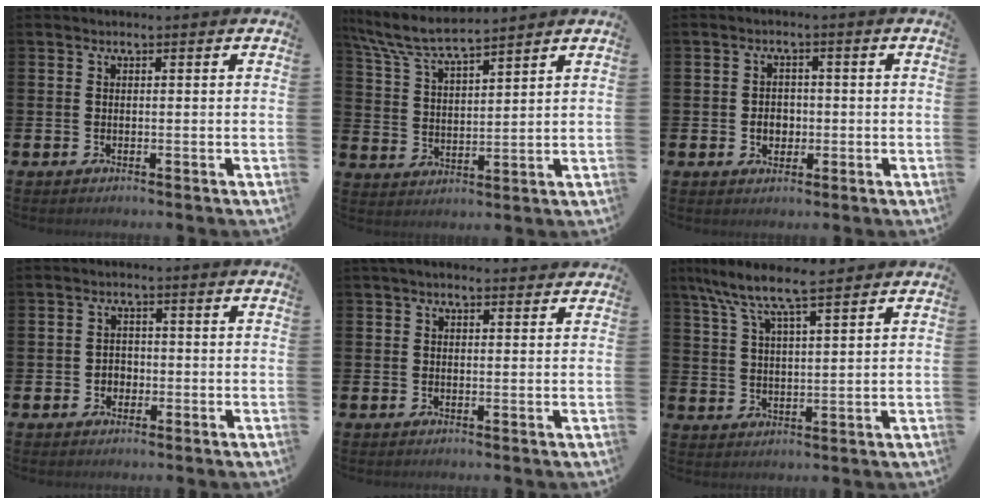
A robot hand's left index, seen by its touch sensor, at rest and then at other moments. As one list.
[{"total": 7.4, "force": [6.9, 0.7, 2.6], "torque": [-0.081, -0.031, 0.123]}, {"total": 2.8, "force": [-0.6, 2.3, 1.5], "torque": [-0.016, -0.001, -0.019]}, {"total": 2.0, "force": [-0.7, 1.8, 0.5], "torque": [-0.012, 0.005, -0.018]}, {"total": 1.7, "force": [1.6, 0.3, 0.7], "torque": [-0.014, 0.000, 0.028]}, {"total": 7.8, "force": [6.7, 0.9, 3.7], "torque": [-0.091, -0.027, 0.119]}]